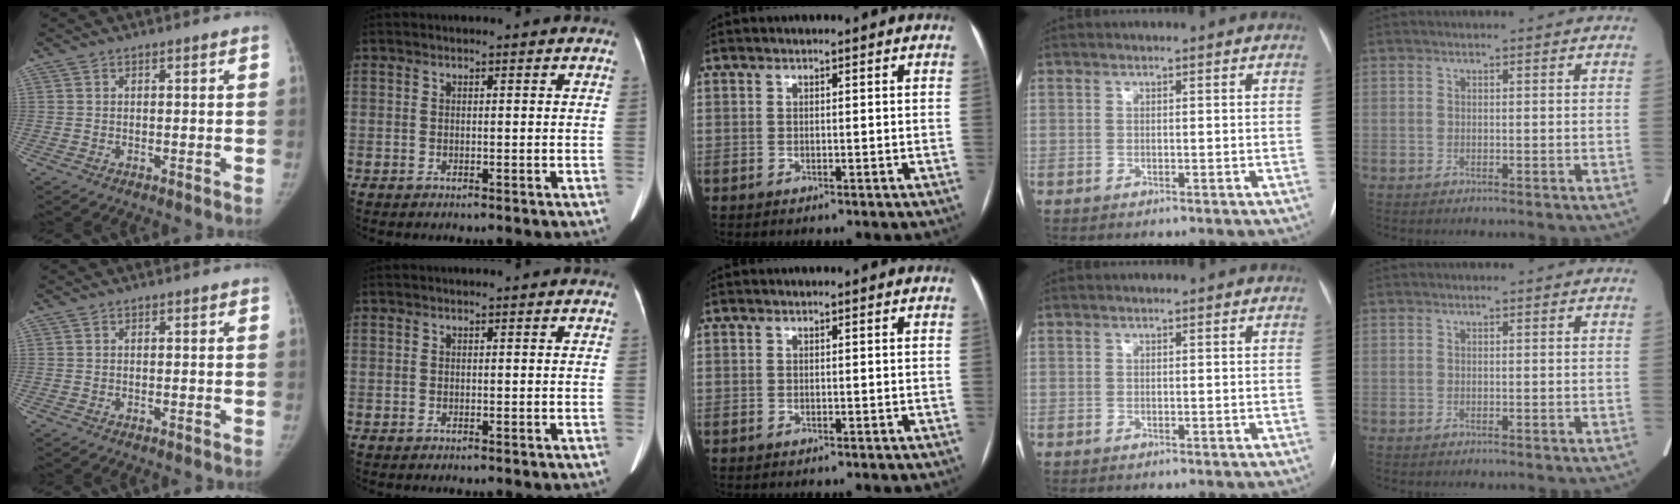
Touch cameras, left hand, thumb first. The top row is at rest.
{}